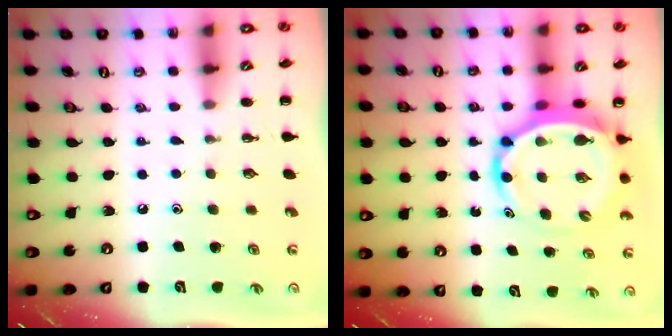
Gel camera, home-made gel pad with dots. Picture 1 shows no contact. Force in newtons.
{"total": 8.4, "press": 8.1, "slide": 2.4}